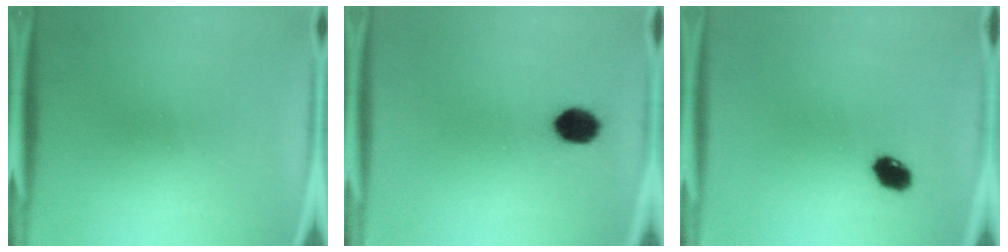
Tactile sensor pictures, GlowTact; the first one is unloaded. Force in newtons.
{"total": 5.7}
{"total": 4.3}